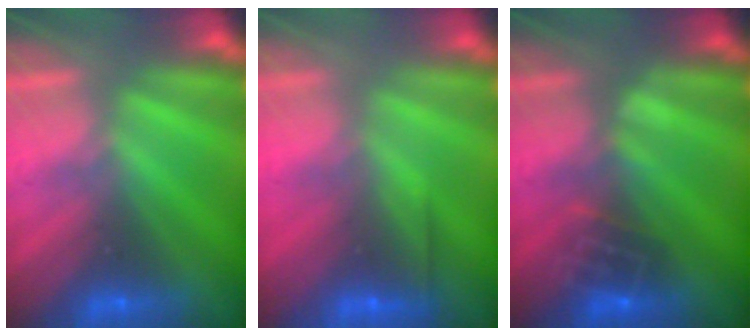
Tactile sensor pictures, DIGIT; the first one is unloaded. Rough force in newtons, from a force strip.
{"total": 2.6}
{"total": 2.8}